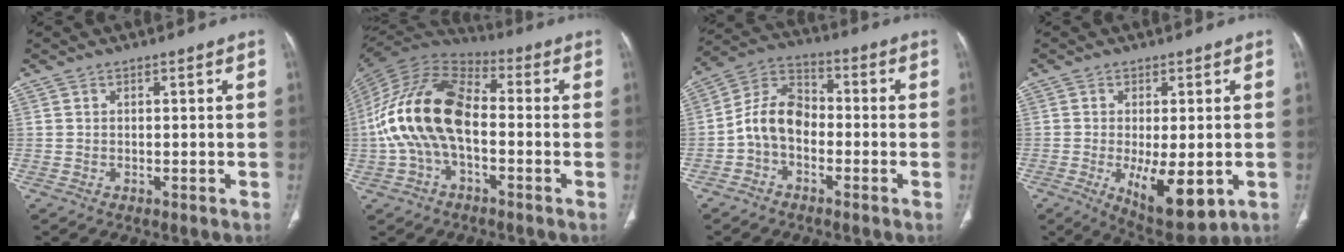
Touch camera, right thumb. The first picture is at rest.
{"total": 17.8, "force": [-1.9, 10.0, 14.6], "torque": [-0.285, 0.039, -0.041]}
{"total": 9.2, "force": [-2.2, 6.4, 6.3], "torque": [-0.106, 0.037, -0.056]}
{"total": 10.6, "force": [-2.7, 4.1, 9.3], "torque": [-0.139, -0.021, -0.029]}